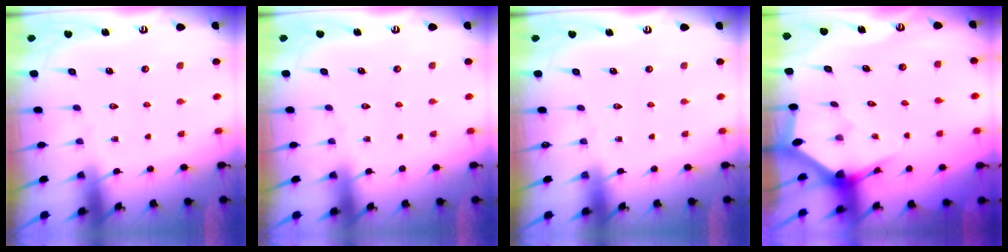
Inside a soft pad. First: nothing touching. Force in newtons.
{"total": 0.0}
{"total": 0.0}
{"total": 2.9, "press": 2.9, "slide": 0.2}